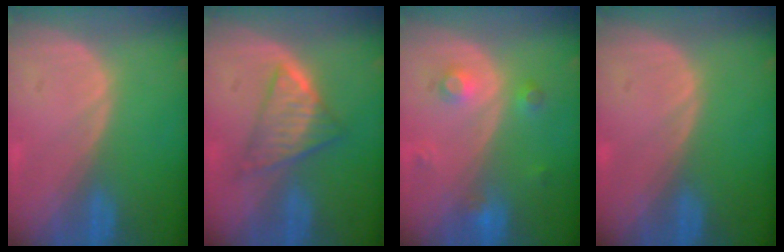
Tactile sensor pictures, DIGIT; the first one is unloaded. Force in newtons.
{"total": 5.9, "press": 5.6, "slide": 2.0}
{"total": 3.6, "press": 3.2, "slide": 1.6}
{"total": 0.0}